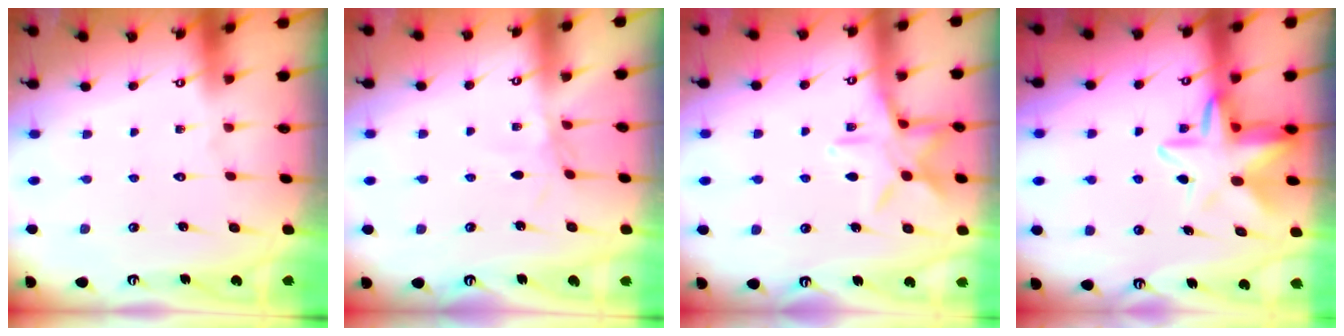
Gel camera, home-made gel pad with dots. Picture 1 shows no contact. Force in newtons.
{"total": 2.0, "press": 2.0, "slide": 0.3}
{"total": 11.0, "press": 11.0, "slide": 0.7}
{"total": 10.6, "press": 10.4, "slide": 1.9}